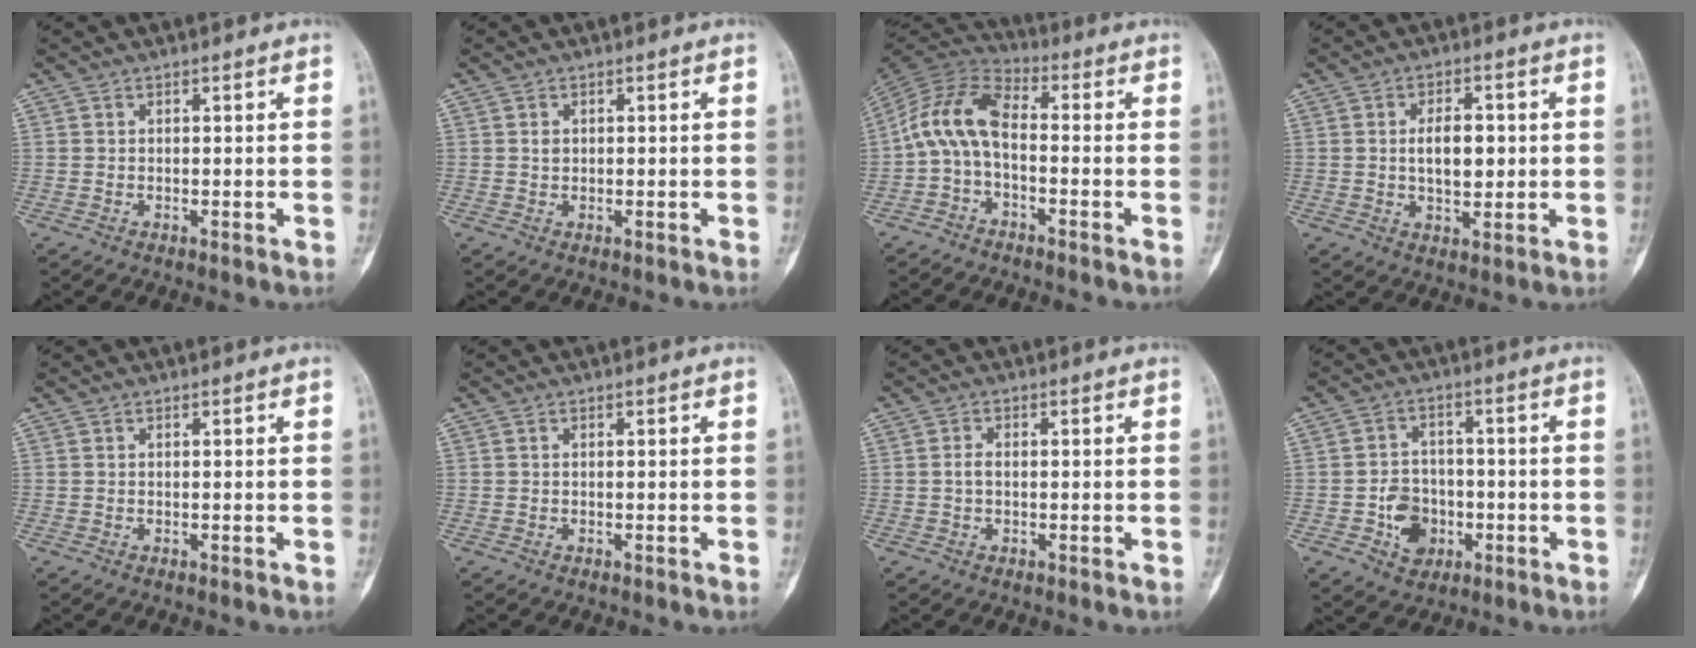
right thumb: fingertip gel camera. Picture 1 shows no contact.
{"total": 1.2, "force": [0.3, 1.0, 0.7], "torque": [-0.009, 0.001, 0.007]}
{"total": 9.8, "force": [-1.5, 5.4, 8.1], "torque": [-0.156, 0.037, -0.046]}
{"total": 7.1, "force": [0.6, 3.9, 5.9], "torque": [-0.078, -0.001, 0.011]}
{"total": 0.0}
{"total": 0.0}
{"total": 1.8, "force": [-0.1, 1.1, 1.4], "torque": [-0.028, 0.006, -0.004]}
{"total": 7.6, "force": [-2.3, 6.2, 3.7], "torque": [-0.027, 0.018, -0.038]}